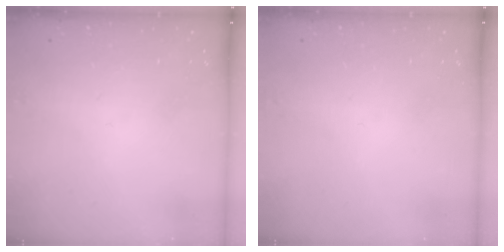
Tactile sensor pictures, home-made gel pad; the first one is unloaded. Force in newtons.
{"total": 0.0}